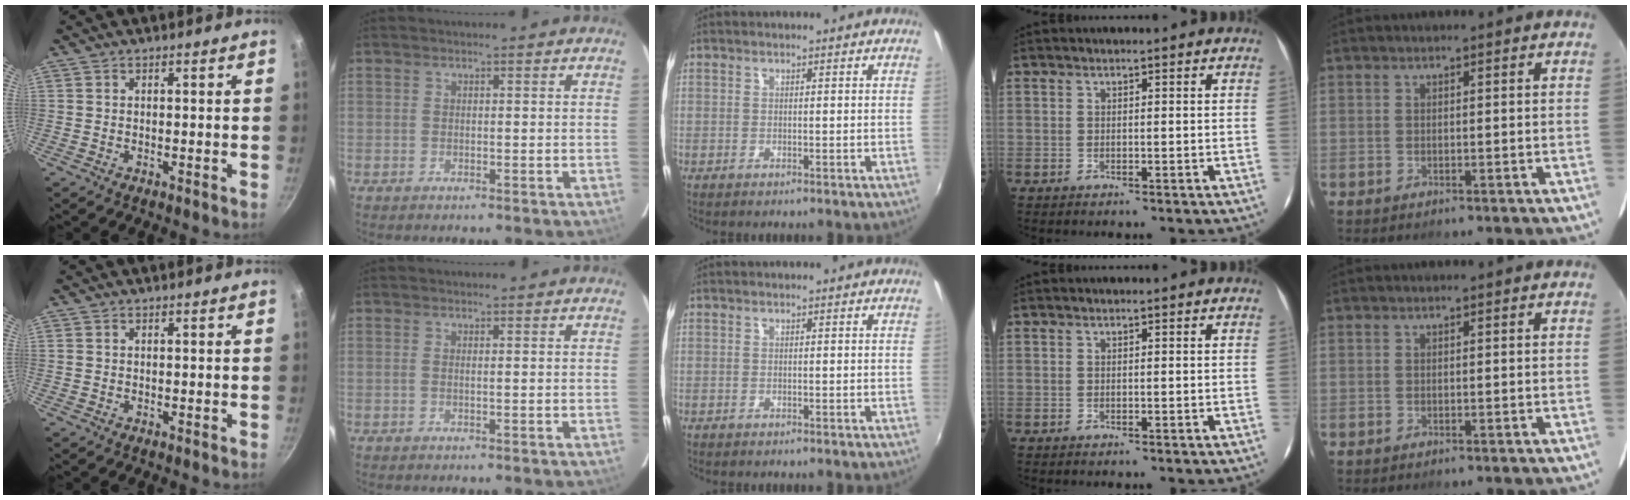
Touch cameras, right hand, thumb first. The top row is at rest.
{"thumb": {"total": 0.6, "force": [0.1, 0.5, 0.2], "torque": [-0.004, 0.003, 0.002]}, "index": {"total": 0.6, "force": [0.1, -0.2, 0.5], "torque": [-0.011, 0.000, -0.001]}}